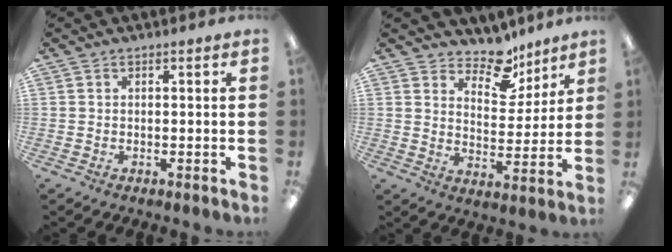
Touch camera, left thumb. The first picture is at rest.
{"total": 10.4, "force": [8.4, 5.0, 3.8], "torque": [-0.049, -0.059, 0.150]}